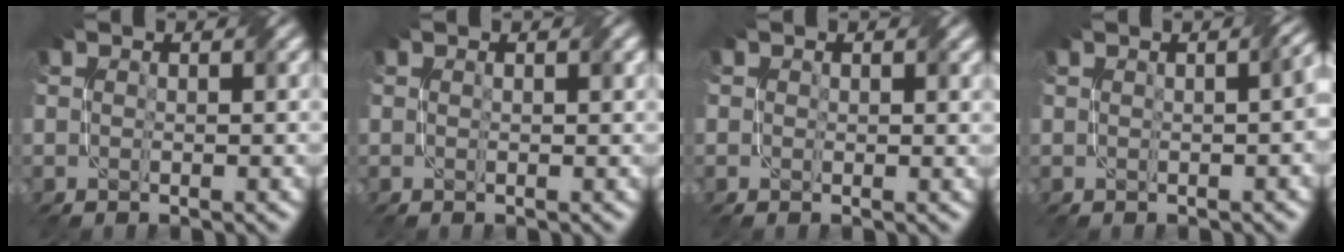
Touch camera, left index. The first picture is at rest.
{"total": 0.5, "force": [0.2, 0.1, 0.4], "torque": [-0.005, 0.000, 0.005]}
{"total": 1.0, "force": [0.5, 0.7, 0.4], "torque": [-0.002, -0.004, 0.010]}
{"total": 2.8, "force": [0.1, 1.1, 2.6], "torque": [-0.014, 0.014, 0.004]}